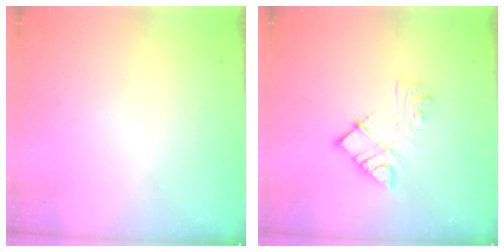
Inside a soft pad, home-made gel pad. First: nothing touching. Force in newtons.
{"total": 11.1, "press": 11.1, "slide": 0.5}